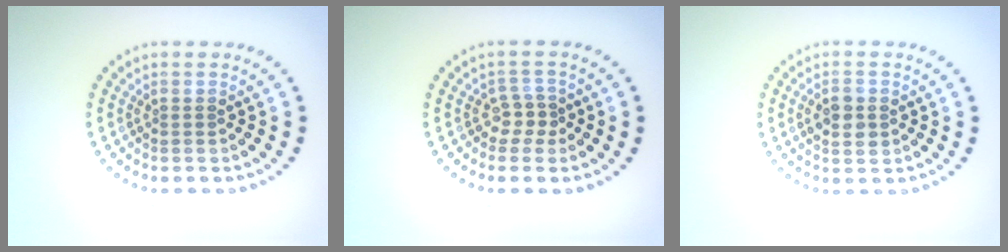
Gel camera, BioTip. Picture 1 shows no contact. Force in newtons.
{"total": 1.8, "press": 1.3, "slide": 1.3}
{"total": 2.7, "press": 2.7, "slide": 0.1}